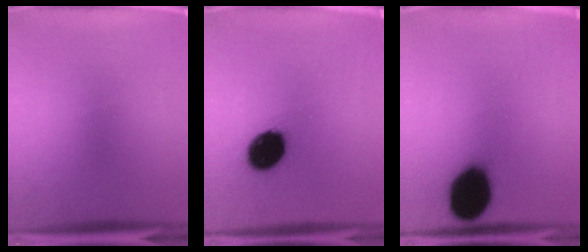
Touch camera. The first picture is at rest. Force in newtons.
{"total": 14.4}
{"total": 16.8}